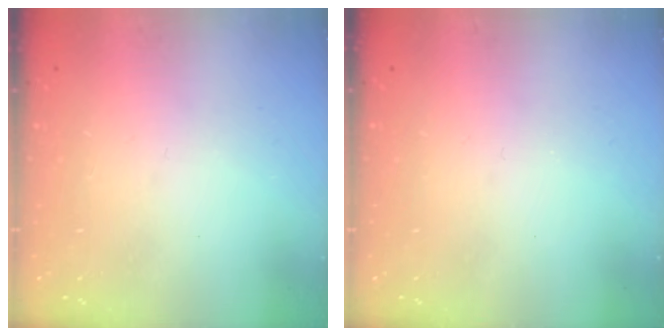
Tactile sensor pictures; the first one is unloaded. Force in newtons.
{"total": 0.0}